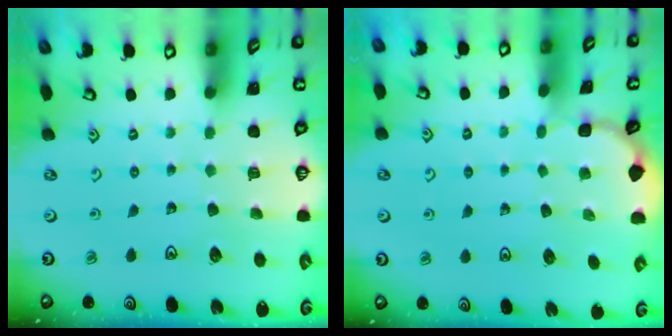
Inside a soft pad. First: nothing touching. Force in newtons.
{"total": 1.3, "press": 1.3, "slide": 0.1}